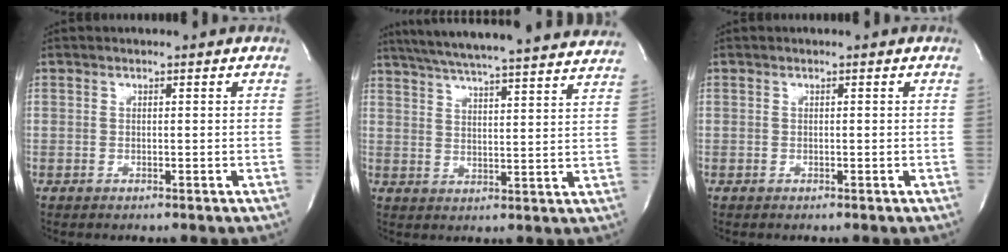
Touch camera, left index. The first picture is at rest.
{"total": 28.0, "force": [25.5, 0.8, 11.5], "torque": [-0.194, -0.021, 0.327]}
{"total": 0.0}